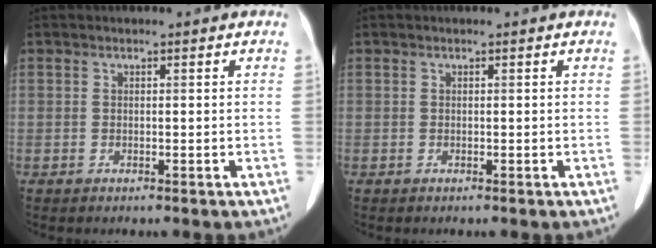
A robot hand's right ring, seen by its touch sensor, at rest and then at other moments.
{"total": 0.0}